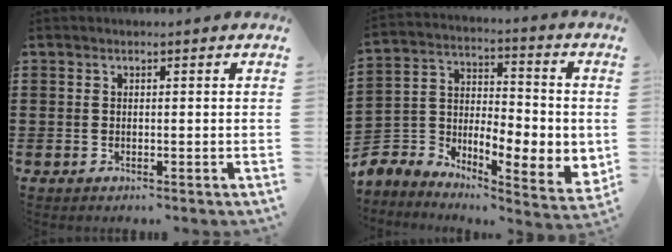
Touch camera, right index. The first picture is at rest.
{"total": 5.7, "force": [-2.0, 3.8, 3.7], "torque": [-0.081, -0.022, -0.035]}